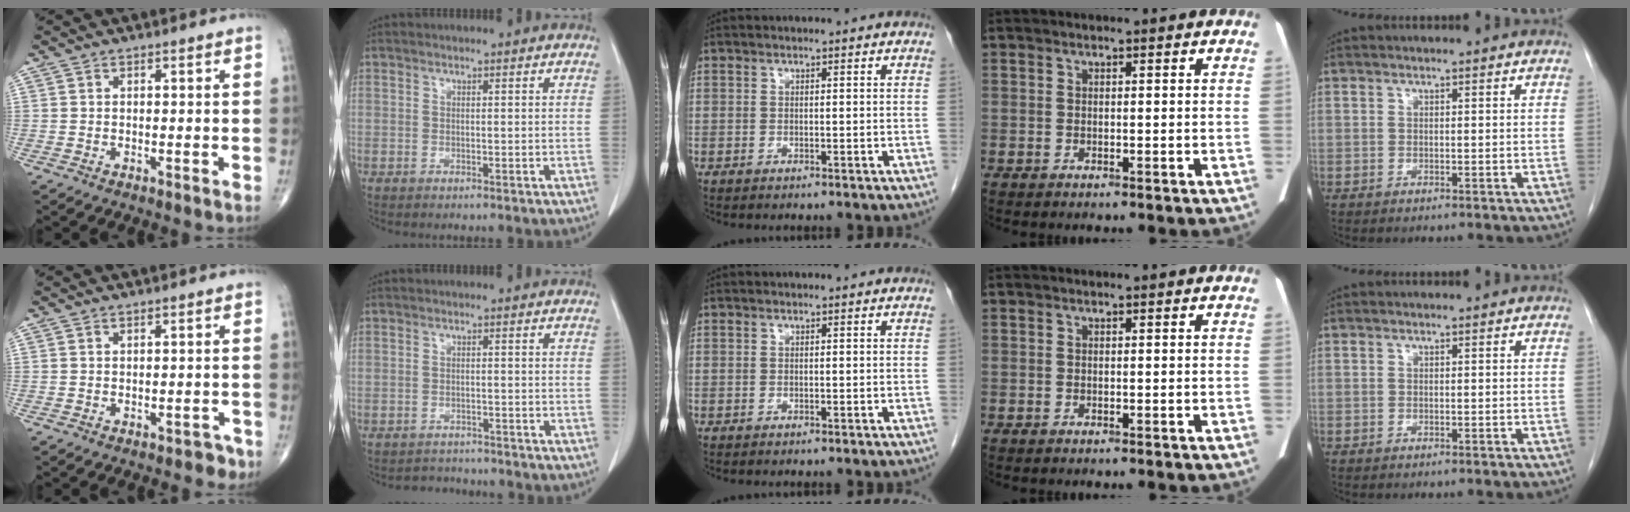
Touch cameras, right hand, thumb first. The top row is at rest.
{"thumb": {"total": 2.4, "force": [-1.8, 1.5, 0.8], "torque": [0.001, 0.014, -0.020]}, "index": {"total": 2.9, "force": [-2.8, 0.8, -0.6], "torque": [0.006, -0.002, -0.040]}}